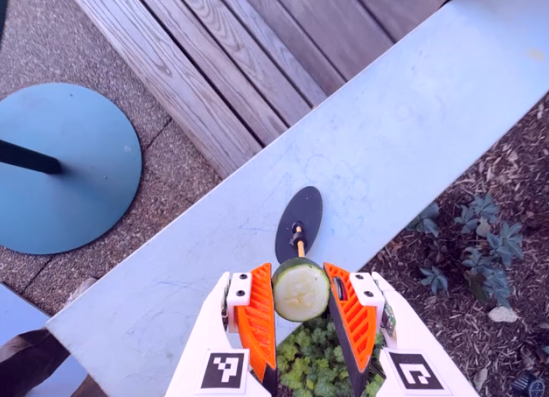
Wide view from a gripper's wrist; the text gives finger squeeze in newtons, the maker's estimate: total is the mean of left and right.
{"total": 9.3, "left": 9.6, "right": 9.0}